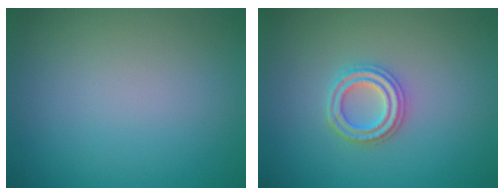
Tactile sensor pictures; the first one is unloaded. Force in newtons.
{"total": 2.7, "press": 2.6, "slide": 0.7}